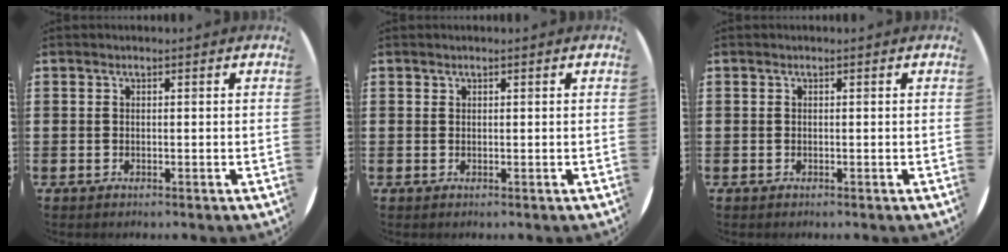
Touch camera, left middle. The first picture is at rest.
{"total": 0.0}
{"total": 0.0}